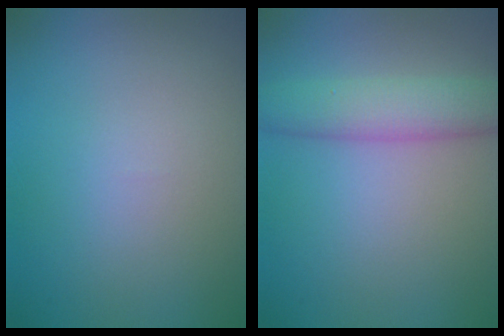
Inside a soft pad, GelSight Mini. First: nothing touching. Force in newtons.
{"total": 4.4, "press": 4.4, "slide": 0.3}